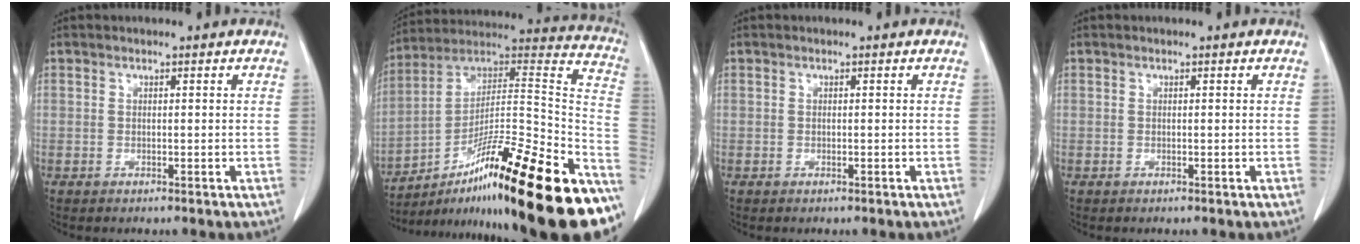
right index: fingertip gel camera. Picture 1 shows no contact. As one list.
[{"total": 33.7, "force": [-20.4, 4.5, 26.5], "torque": [-0.290, 0.012, -0.317]}, {"total": 0.0}, {"total": 0.0}]